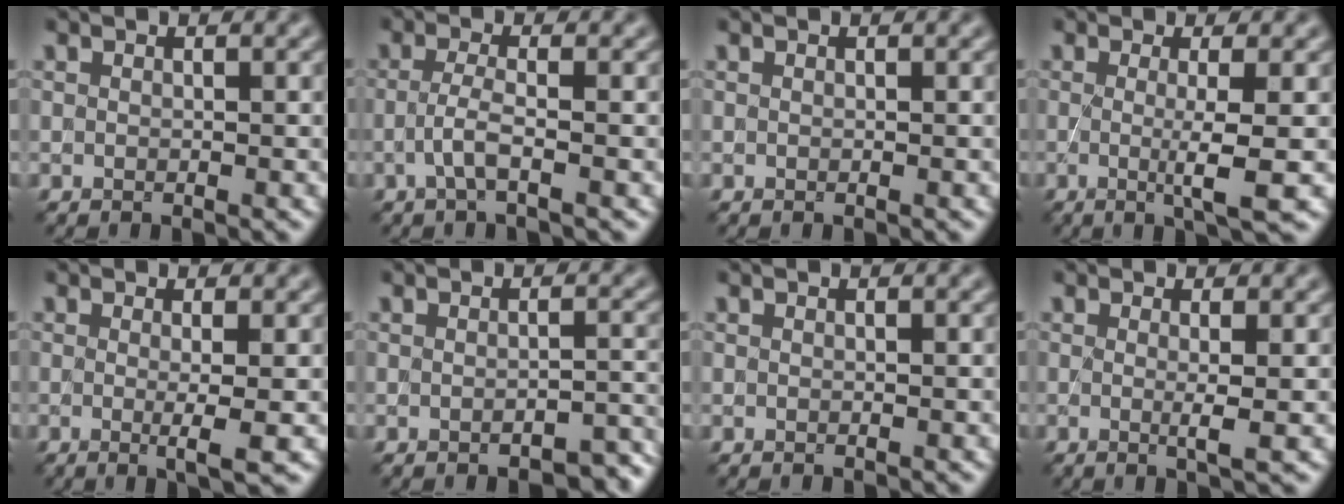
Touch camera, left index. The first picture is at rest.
{"total": 2.0, "force": [-0.7, 0.4, 1.9], "torque": [-0.043, 0.004, -0.023]}
{"total": 0.0}
{"total": 3.6, "force": [-0.1, 0.6, 3.5], "torque": [-0.059, -0.011, -0.006]}
{"total": 2.9, "force": [-0.1, 0.6, 2.8], "torque": [-0.044, -0.008, -0.005]}
{"total": 2.6, "force": [-2.0, 0.7, 1.5], "torque": [-0.022, 0.001, -0.023]}
{"total": 0.0}
{"total": 2.0, "force": [0.1, 0.4, 2.0], "torque": [-0.035, -0.006, -0.006]}